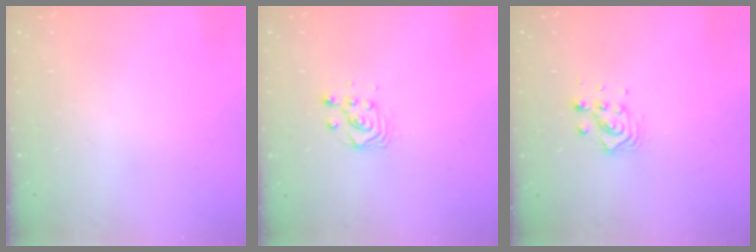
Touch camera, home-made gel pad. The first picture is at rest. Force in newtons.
{"total": 2.9, "press": 2.9, "slide": 0.1}
{"total": 5.1, "press": 5.1, "slide": 0.1}